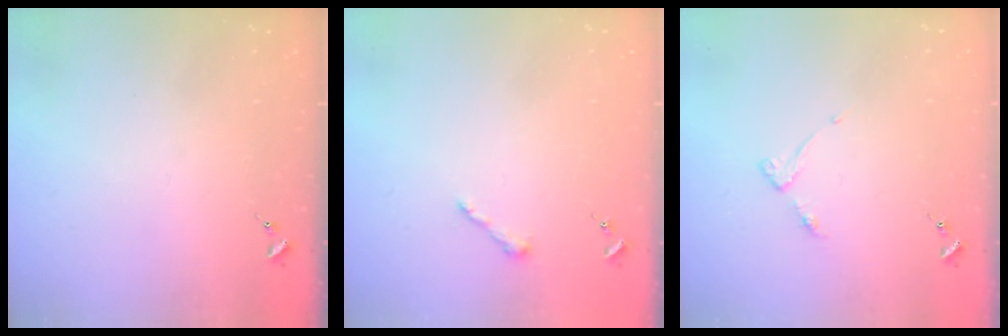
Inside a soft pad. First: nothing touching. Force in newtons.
{"total": 3.6, "press": 3.6, "slide": 0.4}
{"total": 3.5, "press": 3.5, "slide": 0.5}